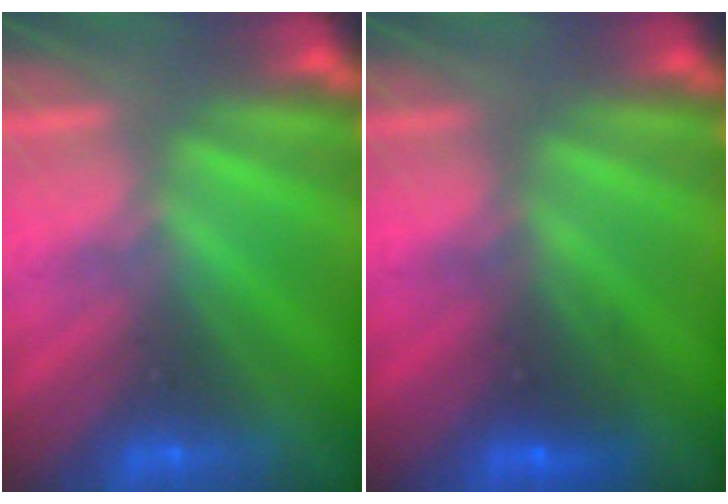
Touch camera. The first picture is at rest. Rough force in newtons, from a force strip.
{"total": 2.6}